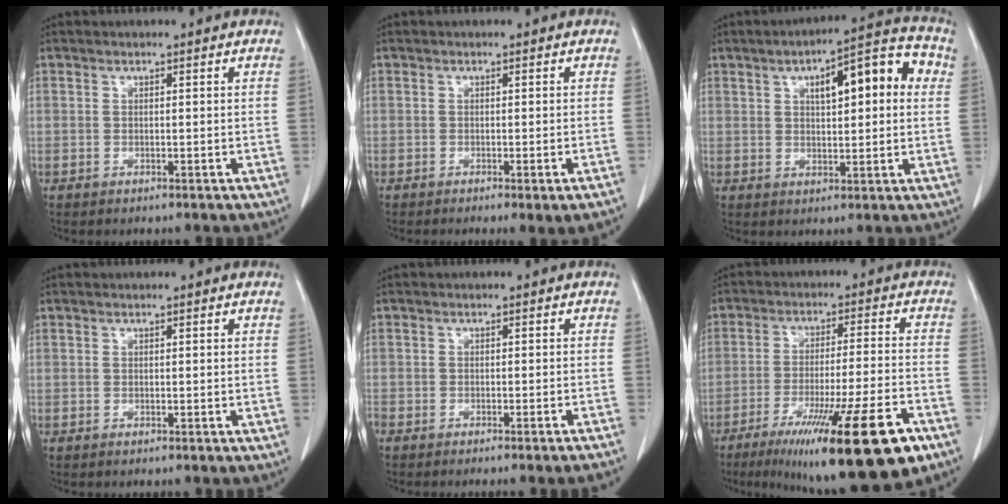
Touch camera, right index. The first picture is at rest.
{"total": 2.7, "force": [-1.6, -0.3, 2.1], "torque": [-0.020, -0.010, -0.022]}
{"total": 12.6, "force": [3.8, 3.8, 11.4], "torque": [-0.153, 0.036, 0.050]}
{"total": 0.0}
{"total": 6.0, "force": [-5.6, -1.3, 1.7], "torque": [0.003, -0.014, -0.074]}
{"total": 20.5, "force": [-12.3, 1.1, 16.3], "torque": [-0.211, -0.040, -0.193]}